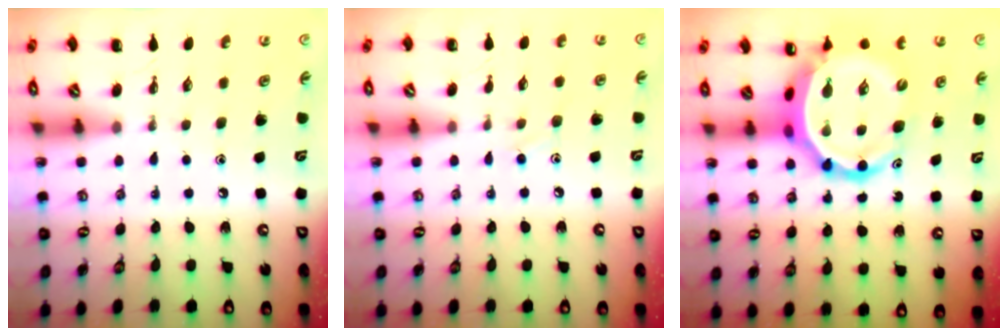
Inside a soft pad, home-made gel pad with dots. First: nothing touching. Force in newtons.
{"total": 4.8, "press": 4.5, "slide": 1.6}
{"total": 11.1, "press": 10.7, "slide": 3.0}